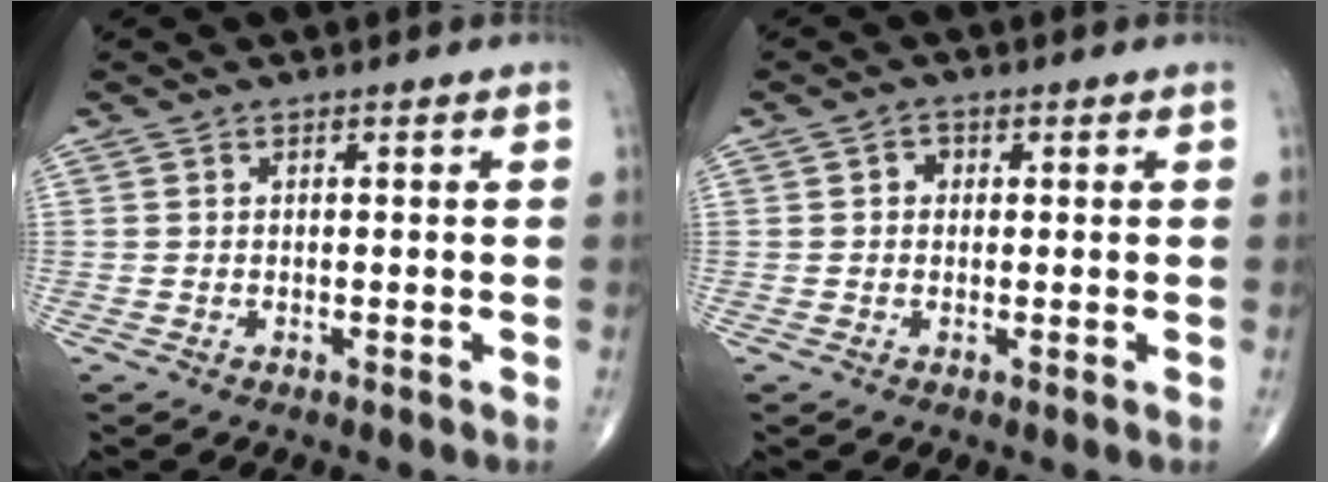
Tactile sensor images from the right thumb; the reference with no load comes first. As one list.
[{"total": 1.7, "force": [0.3, 1.5, 0.8], "torque": [-0.003, 0.003, 0.000]}]